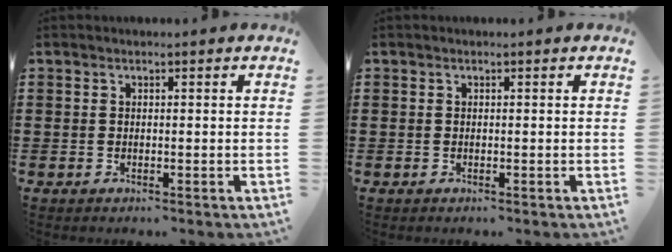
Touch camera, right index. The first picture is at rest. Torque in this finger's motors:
{"motor_torque": [0.00, 0.00, 0.00, -0.01]}